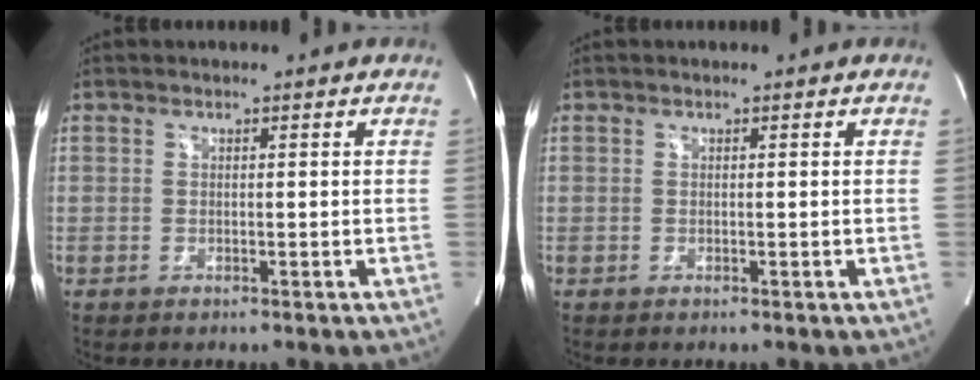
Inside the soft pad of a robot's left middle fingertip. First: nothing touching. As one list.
[{"total": 0.0}]